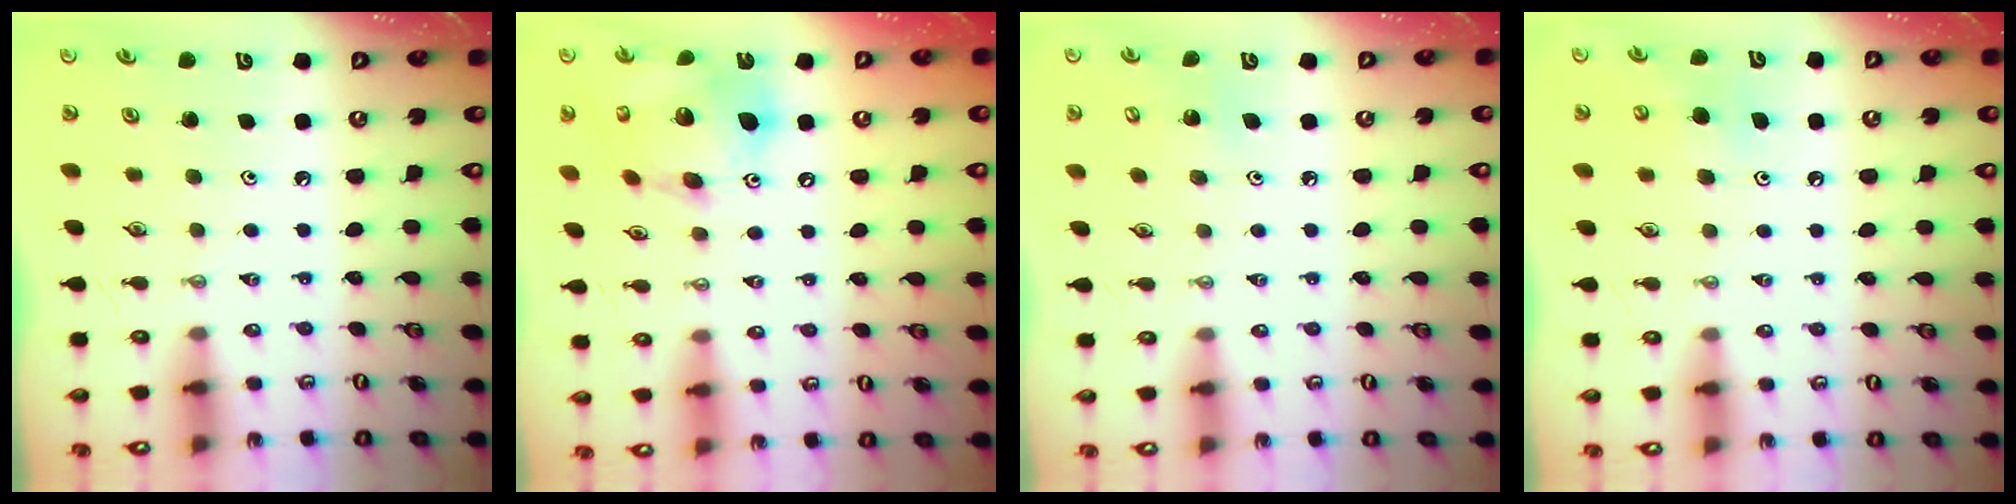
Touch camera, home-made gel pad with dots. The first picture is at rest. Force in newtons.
{"total": 18.1, "press": 17.8, "slide": 3.2}
{"total": 4.3, "press": 4.3, "slide": 0.3}
{"total": 6.9, "press": 6.9, "slide": 0.9}